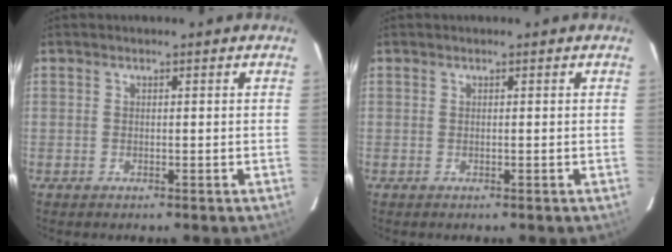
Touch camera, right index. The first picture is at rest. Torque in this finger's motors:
{"motor_torque": [0.00, 0.00, 0.08, 0.01]}